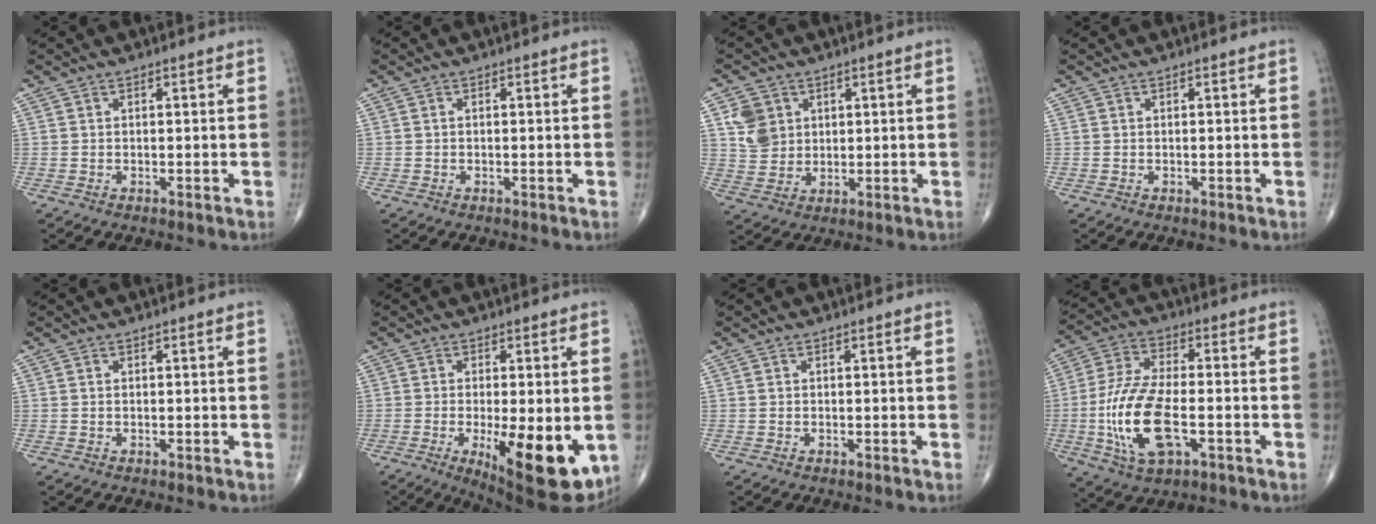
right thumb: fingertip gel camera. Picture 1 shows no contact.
{"total": 0.0}
{"total": 6.6, "force": [2.4, 5.5, 2.6], "torque": [-0.032, -0.009, 0.052]}
{"total": 0.0}
{"total": 0.0}
{"total": 15.3, "force": [-3.9, 5.1, 13.9], "torque": [-0.170, -0.023, -0.042]}
{"total": 0.0}
{"total": 15.5, "force": [-3.5, 6.9, 13.4], "torque": [-0.277, 0.013, -0.062]}